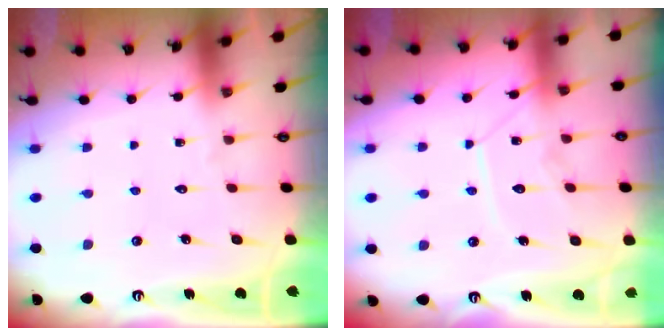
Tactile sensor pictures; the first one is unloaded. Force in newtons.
{"total": 10.1, "press": 10.1, "slide": 0.8}